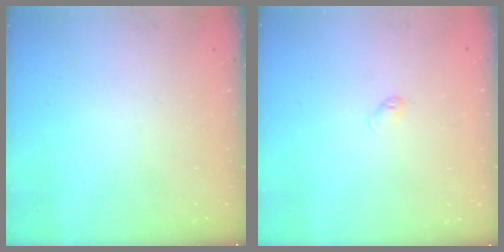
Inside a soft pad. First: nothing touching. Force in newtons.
{"total": 2.7, "press": 2.6, "slide": 0.4}